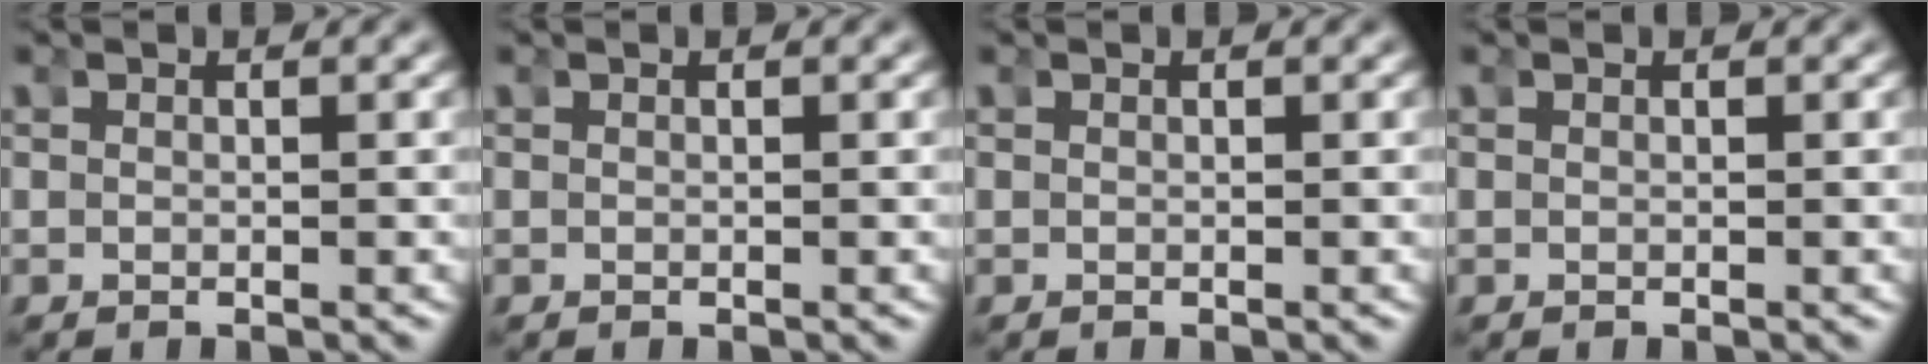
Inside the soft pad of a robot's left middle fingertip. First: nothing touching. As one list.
[{"total": 0.0}, {"total": 0.0}, {"total": 0.0}]